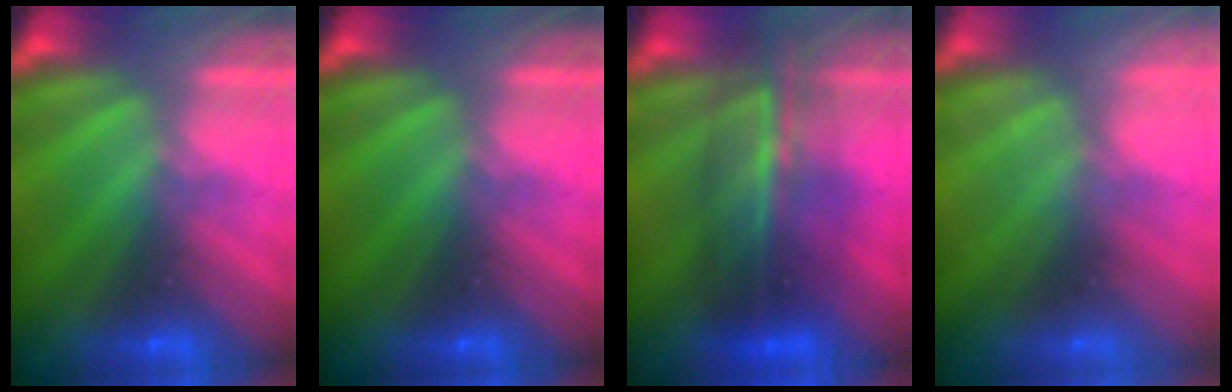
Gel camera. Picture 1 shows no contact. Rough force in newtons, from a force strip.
{"total": 0.0}
{"total": 8.1}
{"total": 2.3}